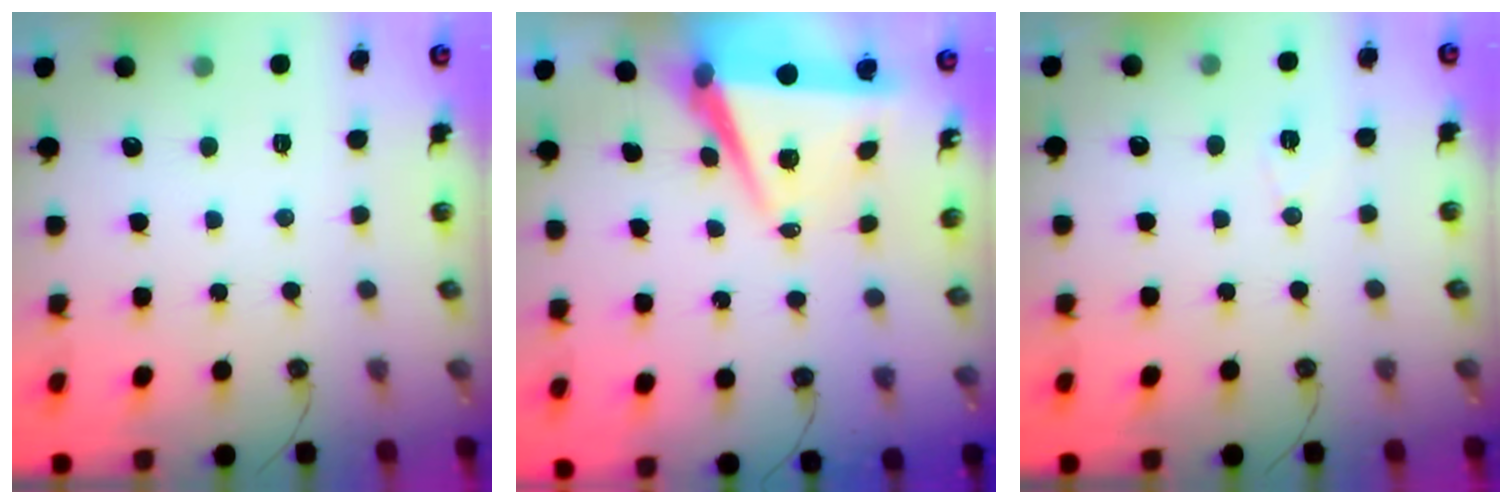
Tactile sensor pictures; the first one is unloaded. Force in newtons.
{"total": 7.5, "press": 6.2, "slide": 4.1}
{"total": 5.9, "press": 5.8, "slide": 1.0}